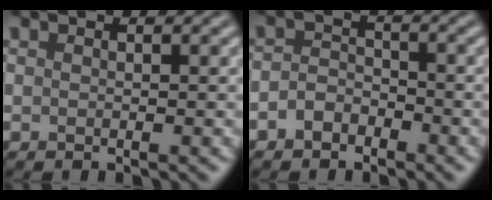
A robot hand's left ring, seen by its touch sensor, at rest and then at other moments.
{"total": 2.1, "force": [-1.3, 1.4, 0.8], "torque": [-0.013, 0.006, -0.031]}